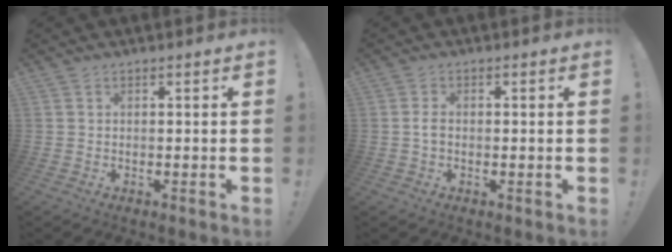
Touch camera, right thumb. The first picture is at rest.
{"total": 1.9, "force": [-0.5, 1.1, 1.5], "torque": [-0.035, 0.009, -0.008]}